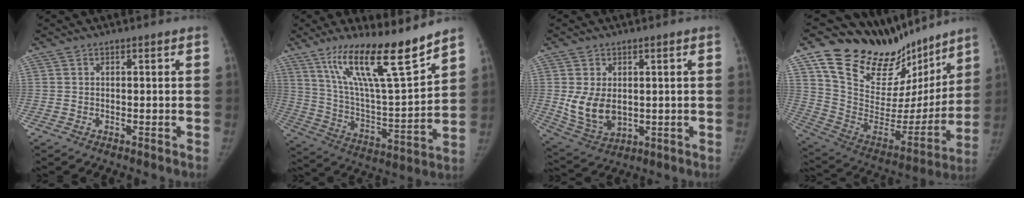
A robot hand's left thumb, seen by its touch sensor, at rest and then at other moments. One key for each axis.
{"total": 19.4, "fx": 13.7, "fy": 3.0, "fz": 13.3, "tx": -0.204, "ty": -0.079, "tz": 0.248}
{"total": 8.9, "fx": 0.5, "fy": 6.1, "fz": 6.4, "tx": -0.103, "ty": -0.019, "tz": 0.029}
{"total": 26.1, "fx": 20.3, "fy": 12.3, "fz": 11.0, "tx": -0.133, "ty": -0.101, "tz": 0.334}